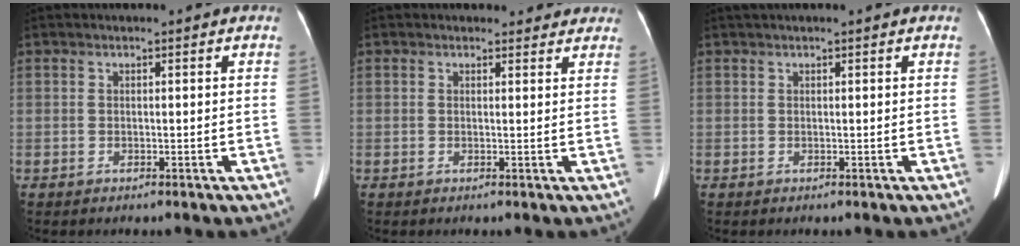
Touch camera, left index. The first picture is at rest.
{"total": 3.8, "force": [3.4, 1.6, 0.3], "torque": [0.008, 0.001, 0.026]}
{"total": 1.4, "force": [1.1, -0.2, 0.8], "torque": [-0.010, 0.026, 0.026]}